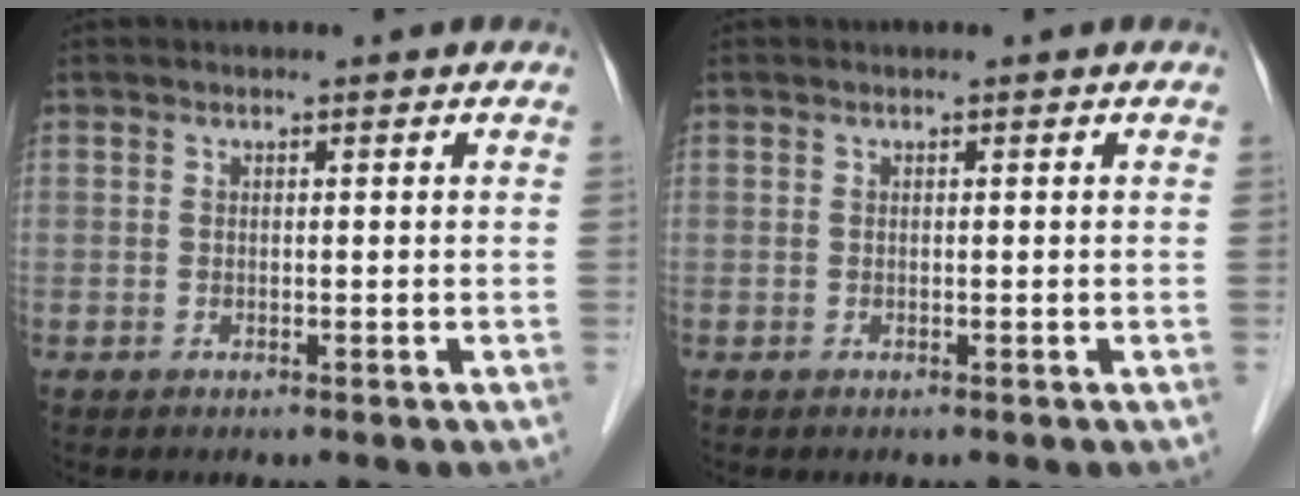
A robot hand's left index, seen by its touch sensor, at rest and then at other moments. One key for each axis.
{"total": 0.0}